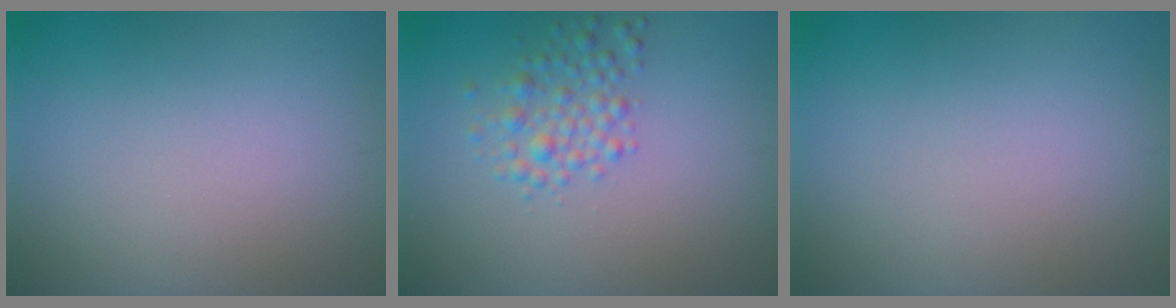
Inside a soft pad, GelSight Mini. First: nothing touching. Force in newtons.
{"total": 2.3, "press": 2.3, "slide": 0.0}
{"total": 0.0}